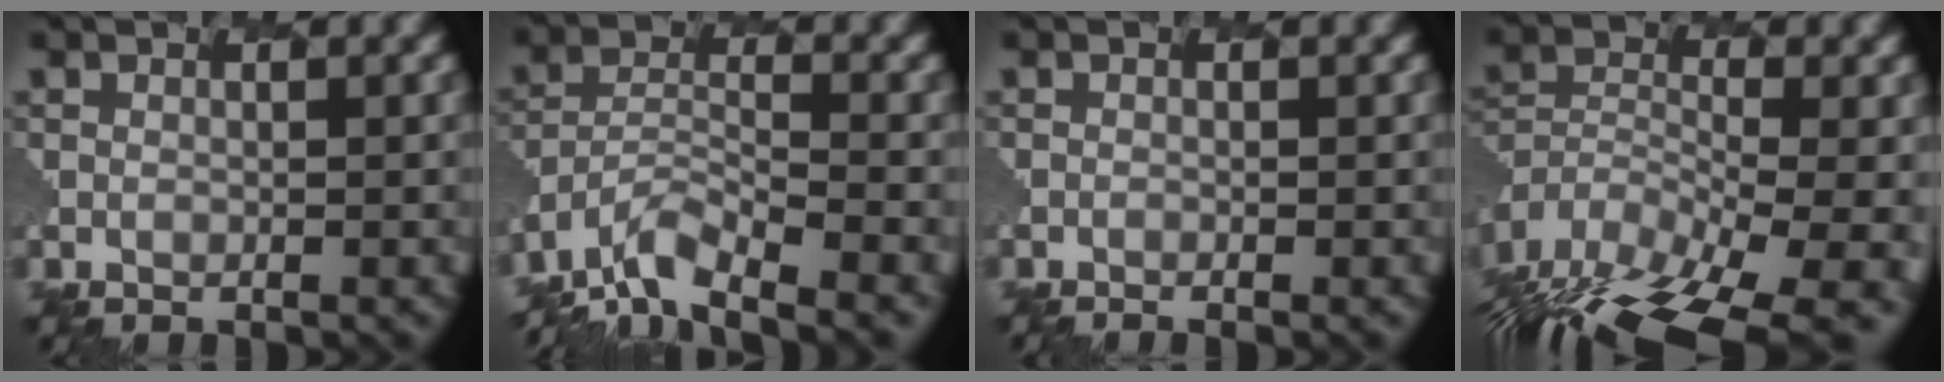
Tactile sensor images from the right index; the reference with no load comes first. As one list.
[{"total": 7.1, "force": [-6.7, 1.2, 2.2], "torque": [-0.056, 0.000, -0.126]}, {"total": 1.2, "force": [-0.9, 0.4, 0.7], "torque": [0.001, 0.008, -0.020]}, {"total": 16.8, "force": [-13.7, 5.7, 7.8], "torque": [-0.163, -0.022, -0.186]}]